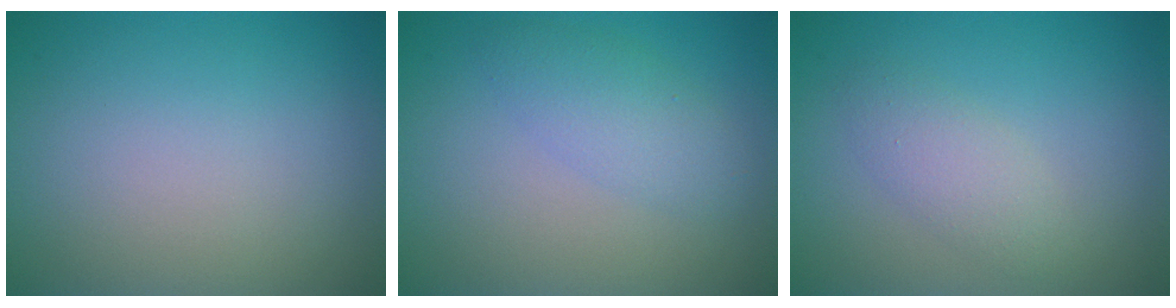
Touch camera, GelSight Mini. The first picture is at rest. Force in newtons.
{"total": 2.7, "press": 2.7, "slide": 0.0}
{"total": 2.3, "press": 2.3, "slide": 0.2}